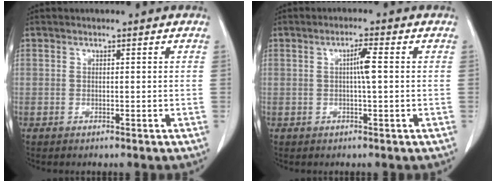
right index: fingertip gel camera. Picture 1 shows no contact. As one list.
[{"total": 2.9, "force": [0.4, 0.1, 2.8], "torque": [-0.046, 0.005, 0.008]}]